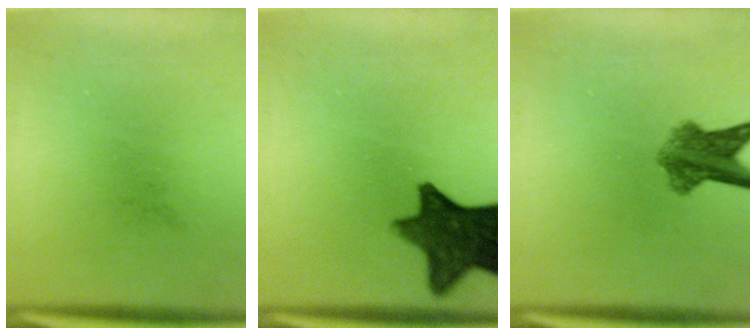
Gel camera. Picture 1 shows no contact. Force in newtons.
{"total": 12.0}
{"total": 6.1}